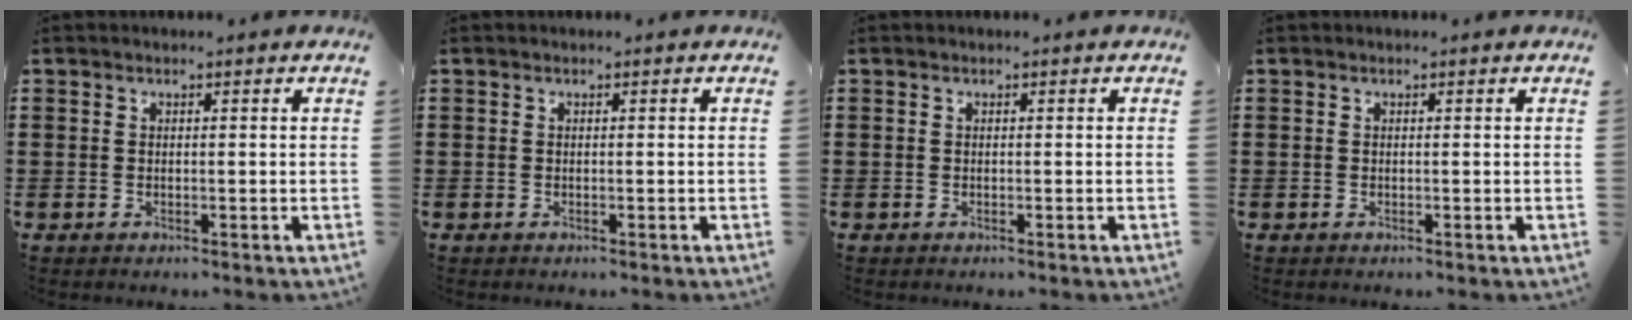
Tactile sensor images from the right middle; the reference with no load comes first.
{"total": 0.0}
{"total": 0.0}
{"total": 0.0}